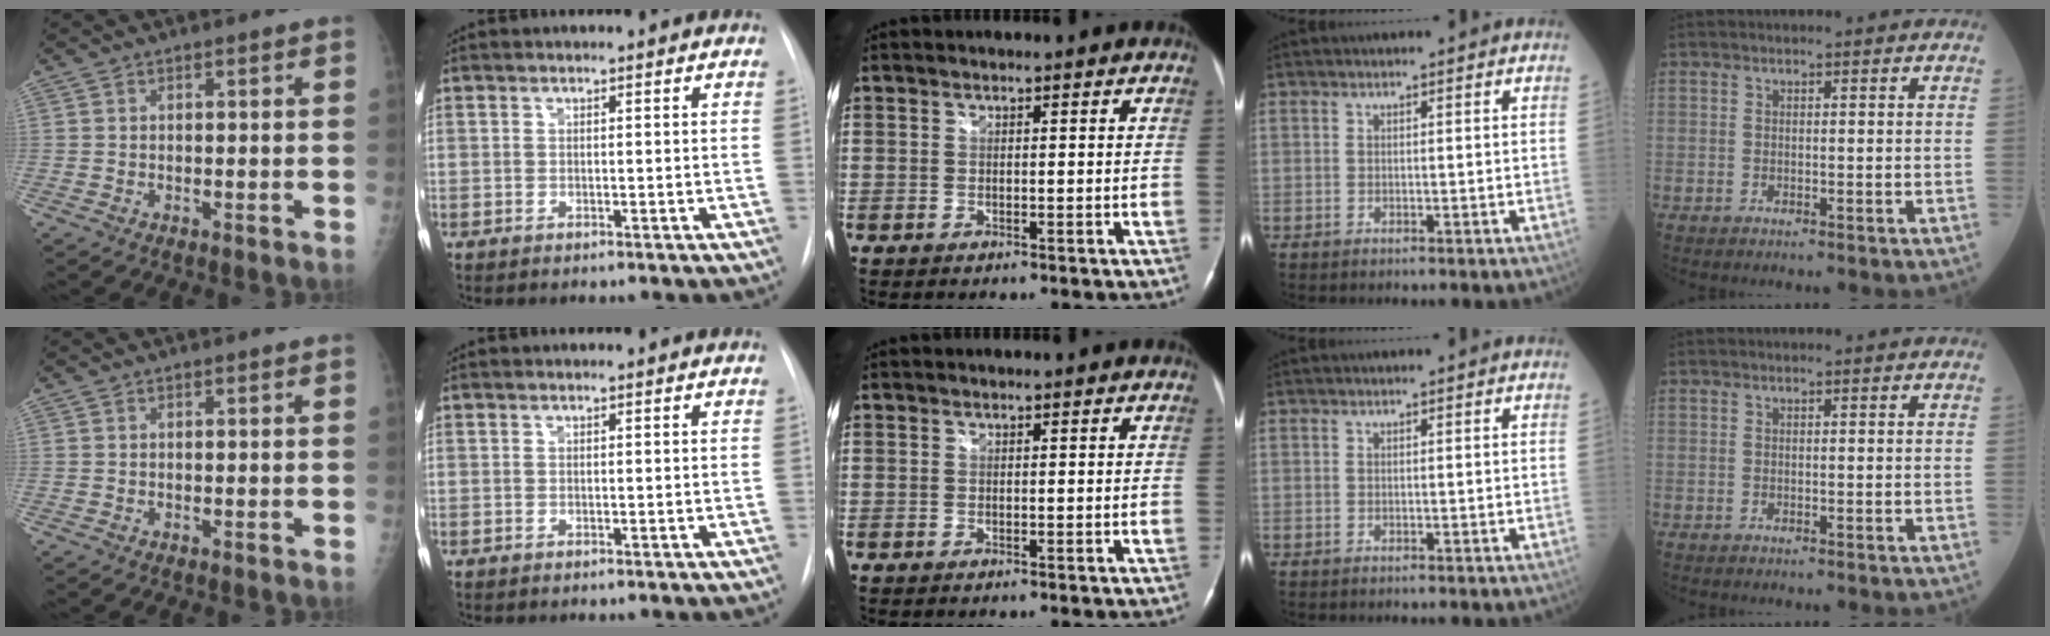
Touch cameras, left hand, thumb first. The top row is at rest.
{}